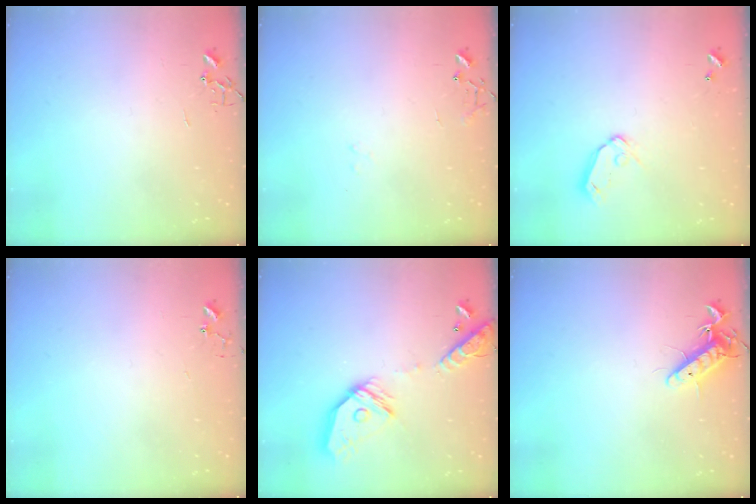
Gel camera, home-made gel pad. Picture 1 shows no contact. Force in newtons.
{"total": 8.0, "press": 8.0, "slide": 0.9}
{"total": 7.1, "press": 7.1, "slide": 0.8}
{"total": 3.1, "press": 3.1, "slide": 0.3}
{"total": 17.2, "press": 17.0, "slide": 2.2}
{"total": 11.3, "press": 11.2, "slide": 1.5}